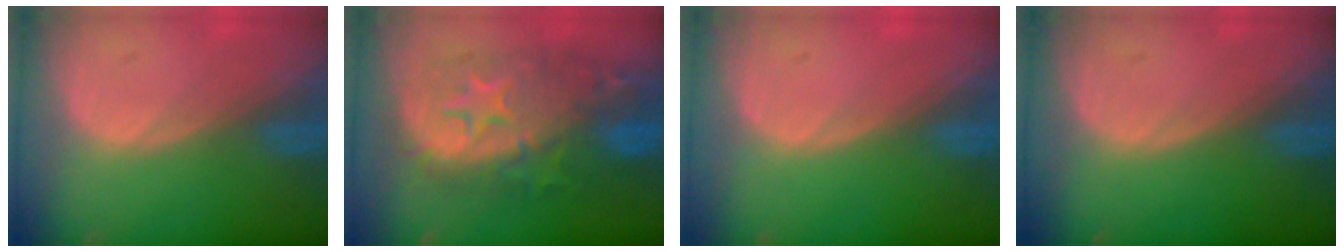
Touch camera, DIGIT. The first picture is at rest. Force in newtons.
{"total": 12.3, "press": 12.2, "slide": 1.1}
{"total": 0.0}
{"total": 0.0}